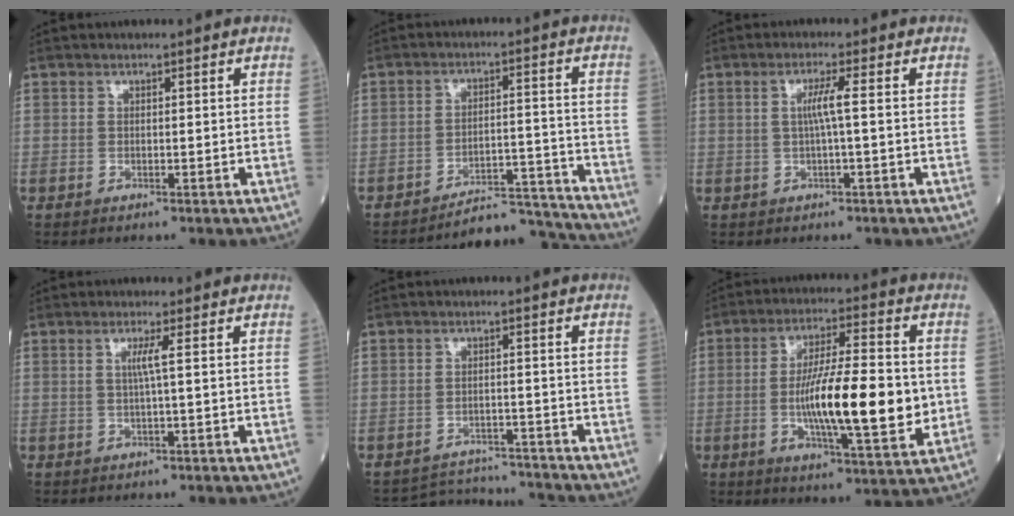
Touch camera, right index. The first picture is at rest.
{"total": 9.2, "force": [-9.2, -0.1, -0.8], "torque": [0.022, 0.037, -0.138]}
{"total": 3.0, "force": [0.2, -0.5, 3.0], "torque": [-0.059, 0.002, 0.002]}
{"total": 2.0, "force": [0.3, -0.6, 1.9], "torque": [-0.040, -0.002, 0.006]}
{"total": 6.8, "force": [-6.7, 0.8, -1.0], "torque": [0.010, 0.016, -0.098]}
{"total": 16.0, "force": [-1.4, 2.7, 15.7], "torque": [-0.268, -0.011, -0.026]}